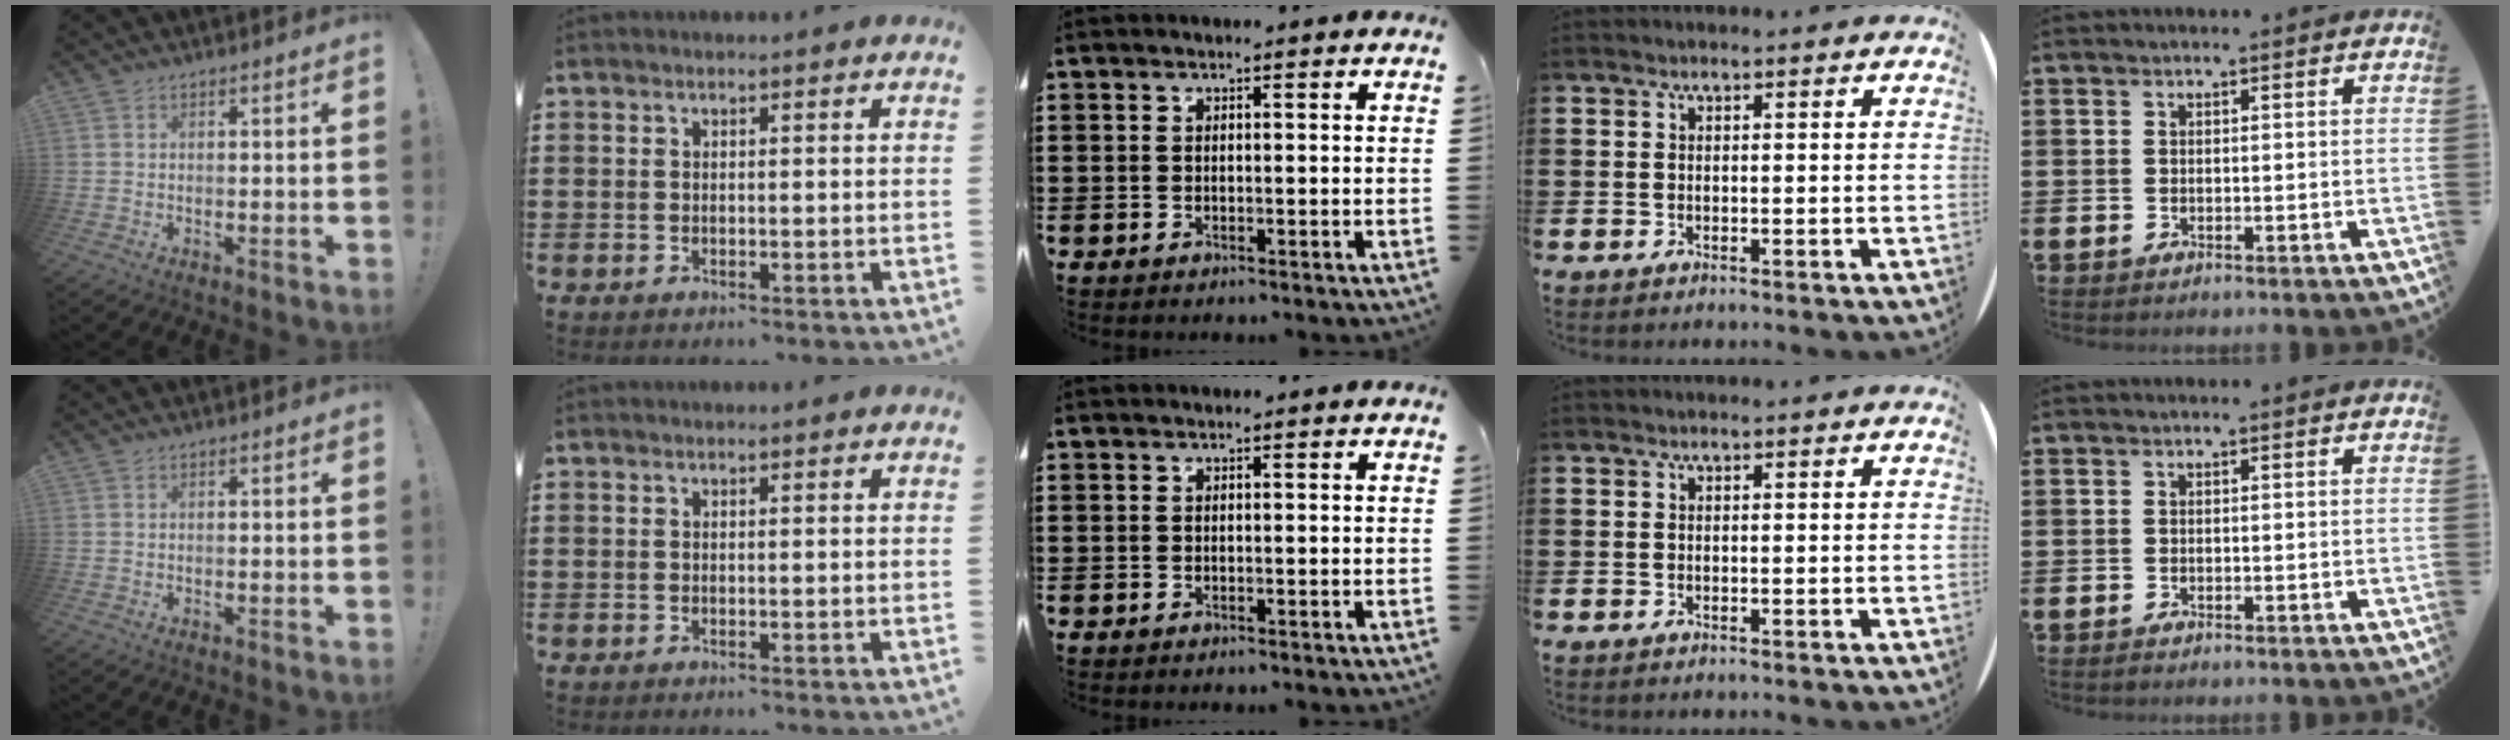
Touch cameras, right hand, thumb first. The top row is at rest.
{}